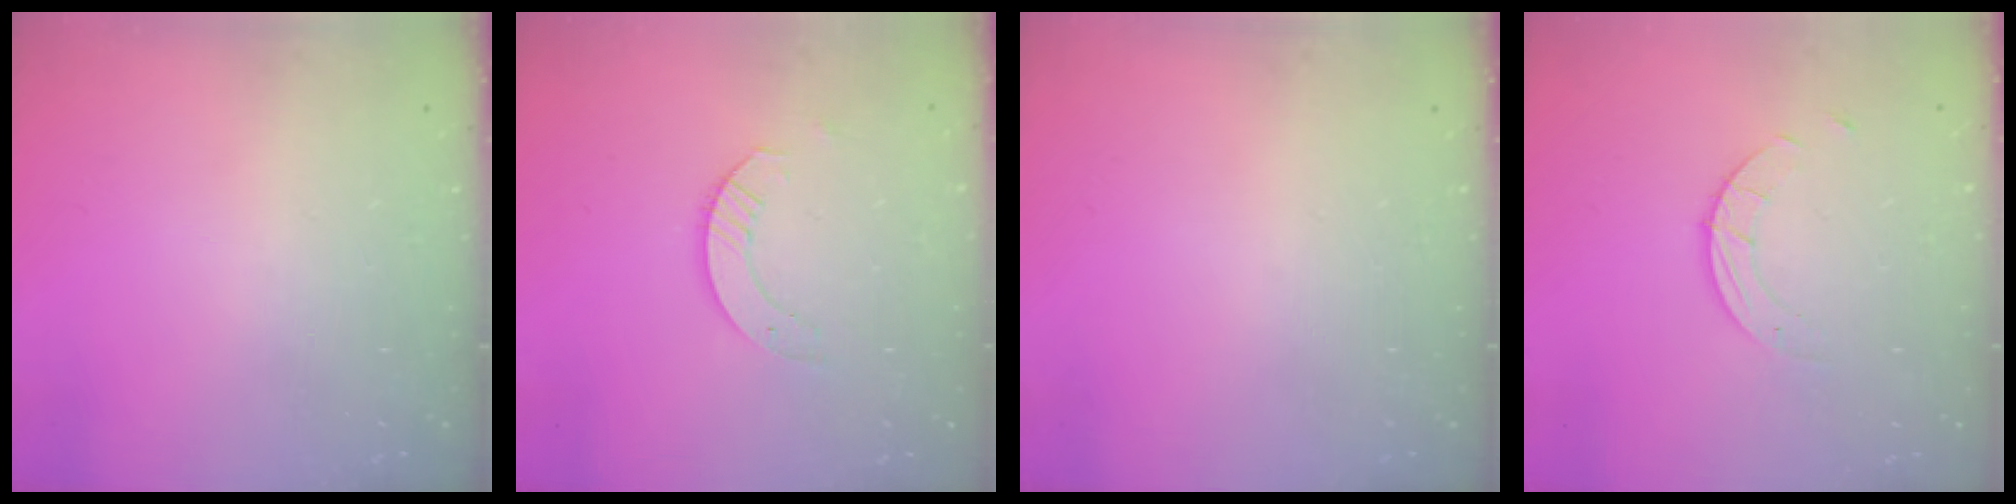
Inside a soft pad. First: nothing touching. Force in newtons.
{"total": 3.8, "press": 3.8, "slide": 0.1}
{"total": 0.0}
{"total": 3.1, "press": 3.1, "slide": 0.2}